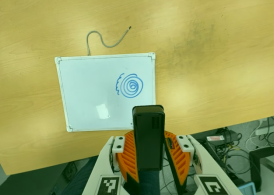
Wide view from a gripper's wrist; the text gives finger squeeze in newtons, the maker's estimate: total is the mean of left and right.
{"total": 5.5, "left": 5.4, "right": 5.5}